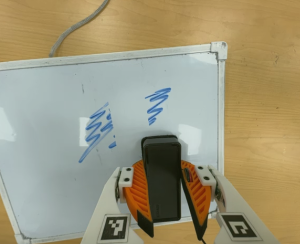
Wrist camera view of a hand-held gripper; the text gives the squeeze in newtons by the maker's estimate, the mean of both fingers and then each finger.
{"total": 9.3, "left": 9.4, "right": 9.1}